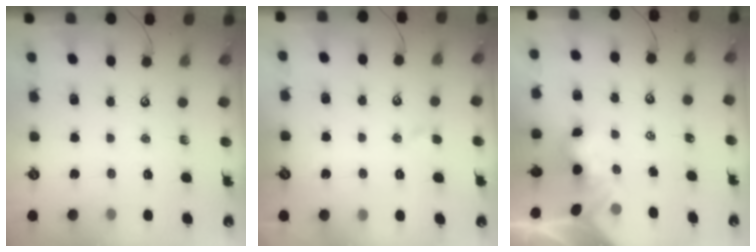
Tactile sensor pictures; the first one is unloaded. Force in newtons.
{"total": 1.0, "press": 1.0, "slide": 0.1}
{"total": 3.5, "press": 3.5, "slide": 0.4}